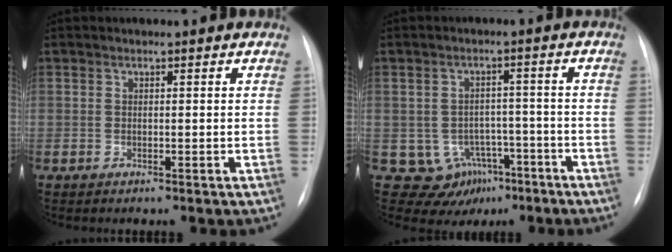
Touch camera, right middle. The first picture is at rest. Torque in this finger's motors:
{"motor_torque": [-0.46, -0.23, -0.13, -0.03]}